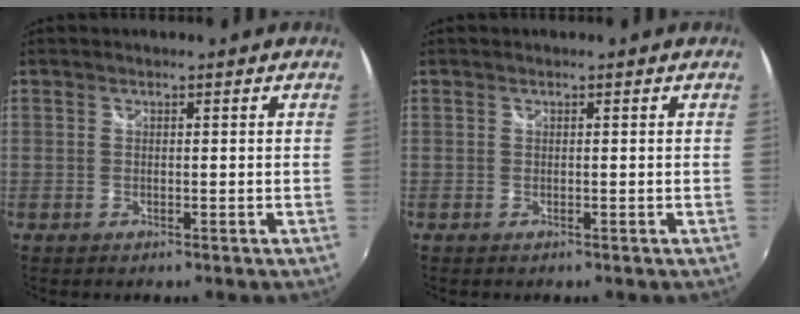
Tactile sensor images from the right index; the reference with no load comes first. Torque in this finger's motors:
{"motor_torque": [-0.07, -0.05, 0.02, 0.01]}